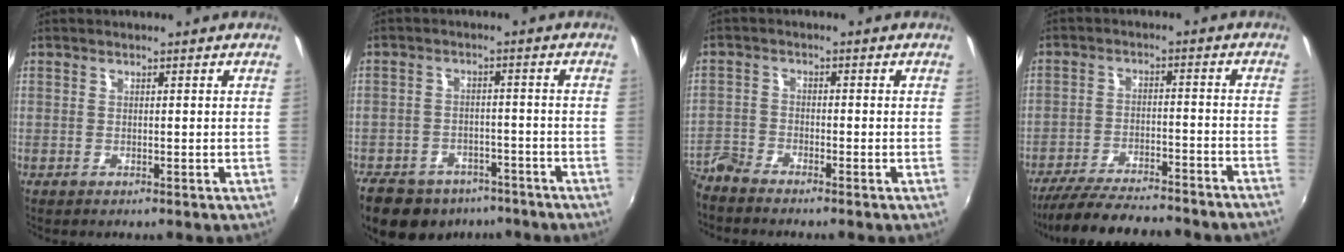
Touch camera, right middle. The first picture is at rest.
{"total": 16.5, "force": [-11.9, 9.3, 6.7], "torque": [-0.166, -0.004, -0.163]}
{"total": 4.2, "force": [-4.1, 0.6, 0.6], "torque": [-0.023, -0.010, -0.092]}
{"total": 19.2, "force": [-16.9, 2.3, 8.7], "torque": [-0.171, -0.034, -0.249]}